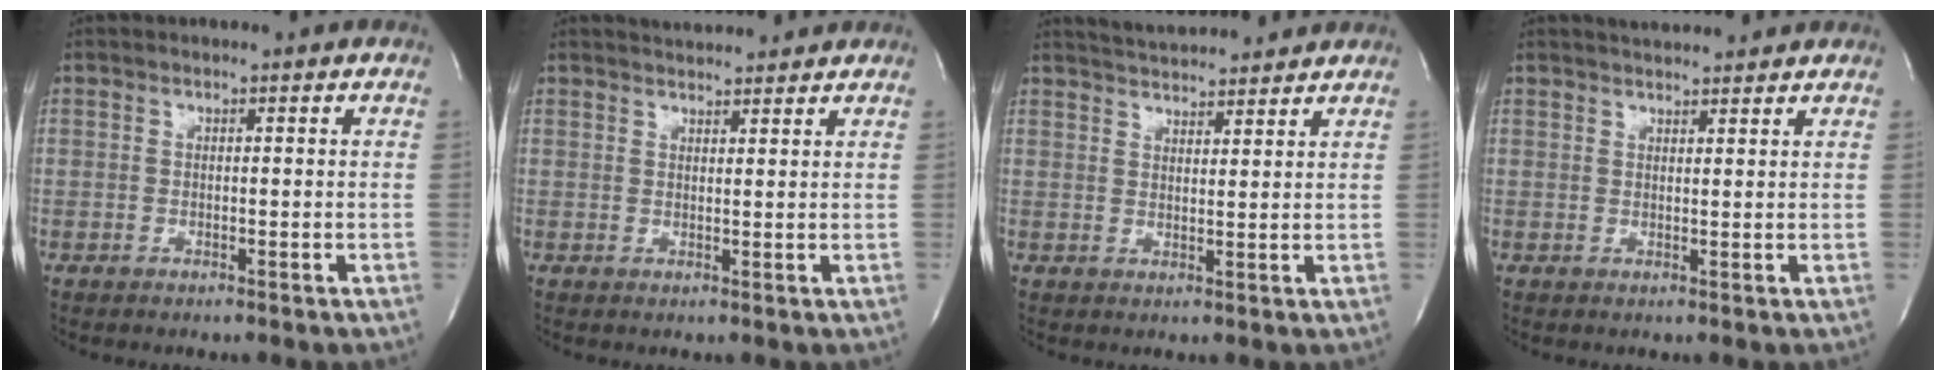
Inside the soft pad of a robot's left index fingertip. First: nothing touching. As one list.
[{"total": 4.9, "force": [4.8, 0.7, 1.1], "torque": [-0.022, 0.021, 0.066]}, {"total": 8.6, "force": [8.2, 0.9, 2.4], "torque": [-0.047, 0.021, 0.124]}, {"total": 5.1, "force": [4.8, 0.6, 1.4], "torque": [-0.026, 0.023, 0.066]}]